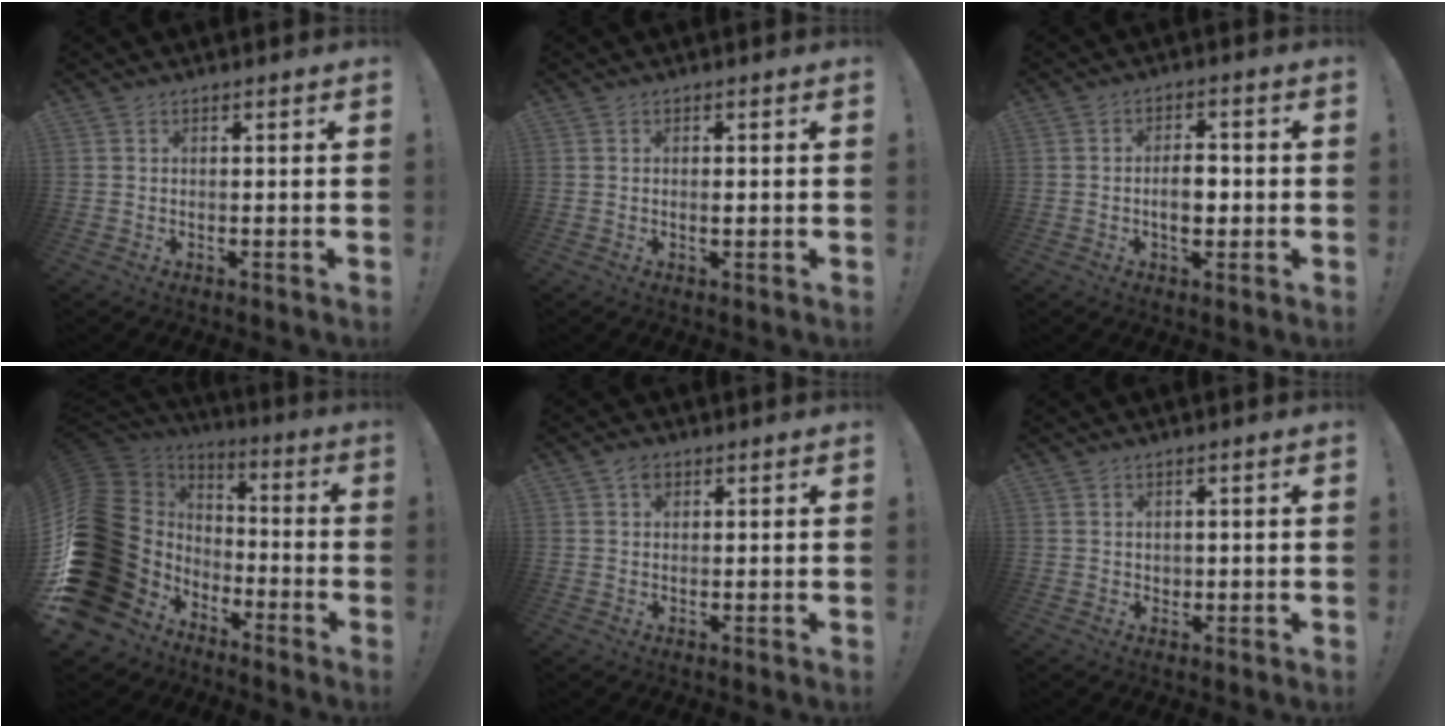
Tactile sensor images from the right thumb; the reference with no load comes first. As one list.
[{"total": 1.0, "force": [-0.3, 0.3, 0.9], "torque": [-0.003, -0.004, -0.009]}, {"total": 5.9, "force": [-1.2, 3.5, 4.5], "torque": [-0.068, 0.005, -0.026]}, {"total": 24.5, "force": [-2.9, 19.7, 14.2], "torque": [-0.232, -0.010, 0.028]}, {"total": 2.3, "force": [1.2, 1.6, 1.2], "torque": [-0.009, -0.001, 0.018]}, {"total": 1.3, "force": [0.3, 1.2, 0.3], "torque": [-0.001, 0.001, 0.005]}]